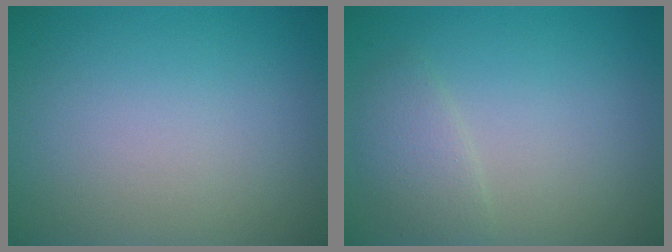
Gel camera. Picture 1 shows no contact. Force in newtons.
{"total": 1.9, "press": 1.9, "slide": 0.1}